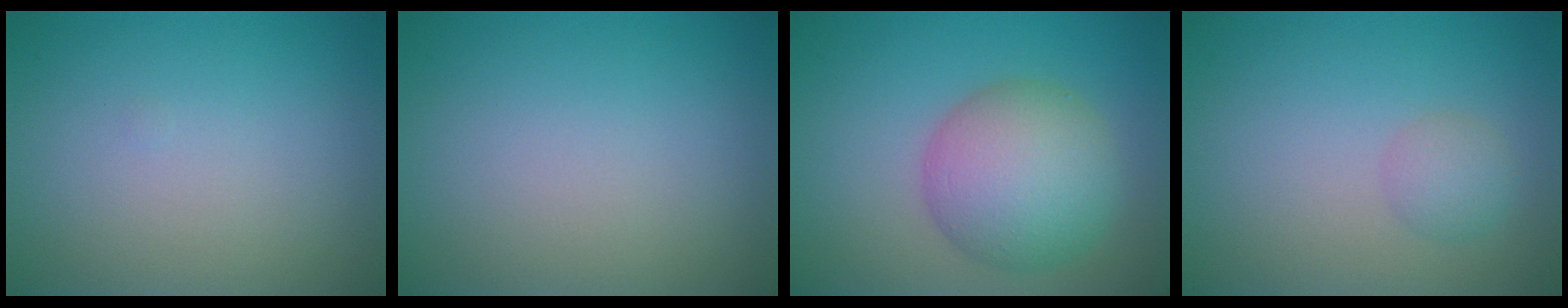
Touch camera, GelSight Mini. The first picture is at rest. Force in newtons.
{"total": 0.0}
{"total": 7.3, "press": 7.3, "slide": 0.2}
{"total": 1.6, "press": 1.6, "slide": 0.1}